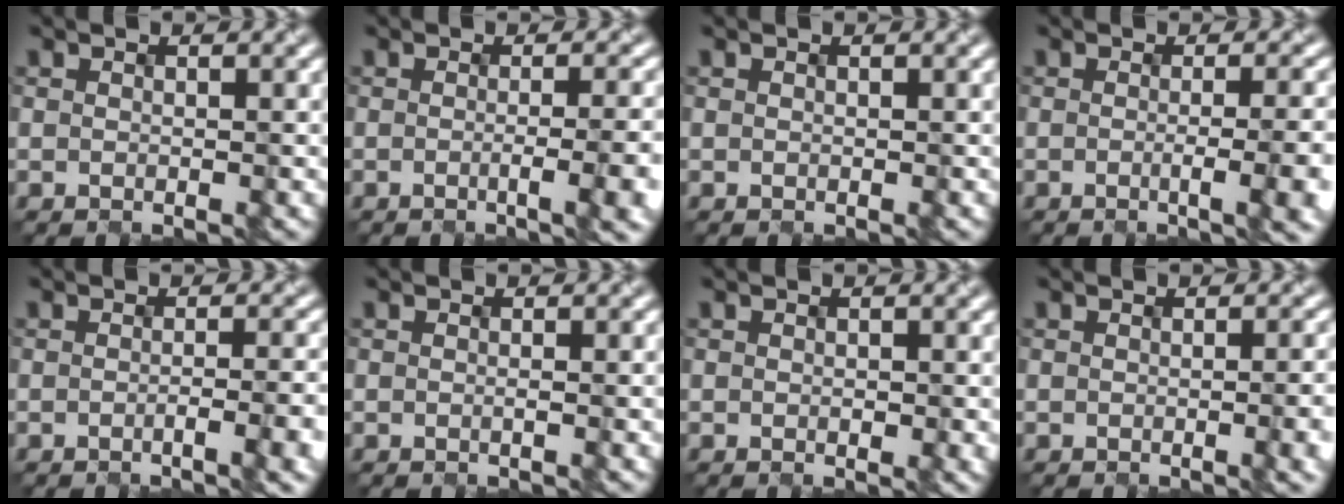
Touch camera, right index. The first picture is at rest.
{"total": 5.8, "force": [-1.2, 1.9, 5.4], "torque": [-0.054, -0.004, -0.011]}
{"total": 0.0}
{"total": 6.7, "force": [-1.2, 2.3, 6.1], "torque": [-0.055, -0.004, -0.011]}
{"total": 4.5, "force": [-1.3, 1.4, 4.1], "torque": [-0.048, -0.002, -0.016]}
{"total": 1.0, "force": [-0.2, 0.2, 1.0], "torque": [-0.016, 0.001, -0.007]}
{"total": 0.6, "force": [0.0, 0.1, 0.6], "torque": [-0.012, -0.001, 0.006]}
{"total": 5.0, "force": [-0.5, 2.3, 4.4], "torque": [-0.016, 0.010, -0.001]}